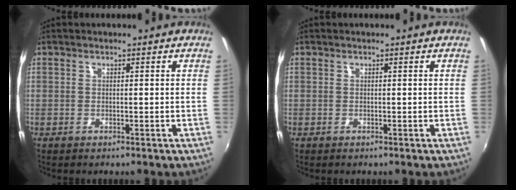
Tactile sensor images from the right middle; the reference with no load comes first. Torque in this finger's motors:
{"motor_torque": [0.07, -0.07, 0.00, 0.00]}